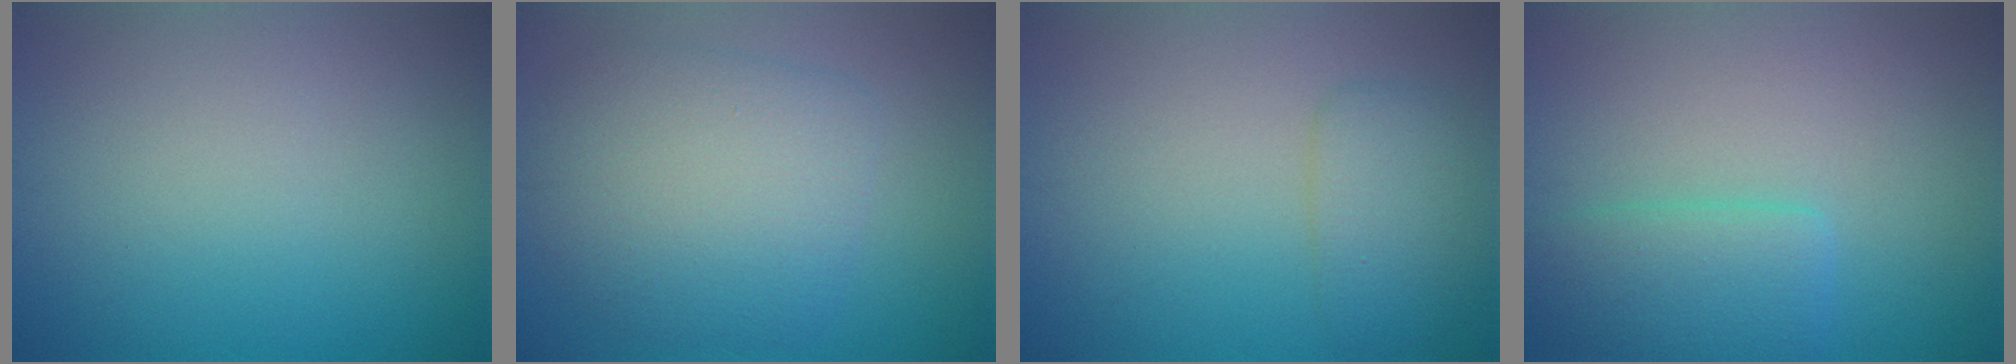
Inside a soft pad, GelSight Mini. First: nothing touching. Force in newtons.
{"total": 6.2, "press": 6.2, "slide": 0.3}
{"total": 2.6, "press": 2.6, "slide": 0.0}
{"total": 3.2, "press": 3.2, "slide": 0.2}